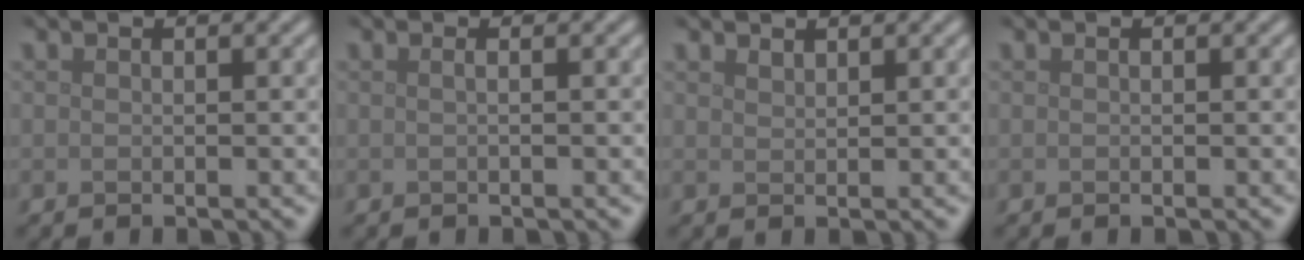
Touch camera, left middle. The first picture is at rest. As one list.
[{"total": 0.8, "force": [0.1, 0.4, 0.7], "torque": [-0.009, 0.001, -0.006]}, {"total": 0.8, "force": [0.8, 0.2, 0.2], "torque": [-0.002, -0.002, 0.017]}, {"total": 0.0}]